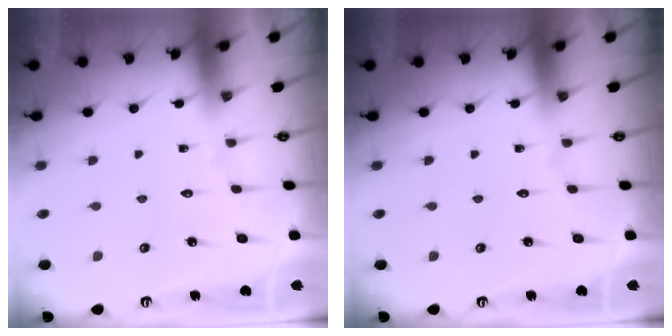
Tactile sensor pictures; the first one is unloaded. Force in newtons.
{"total": 0.0}